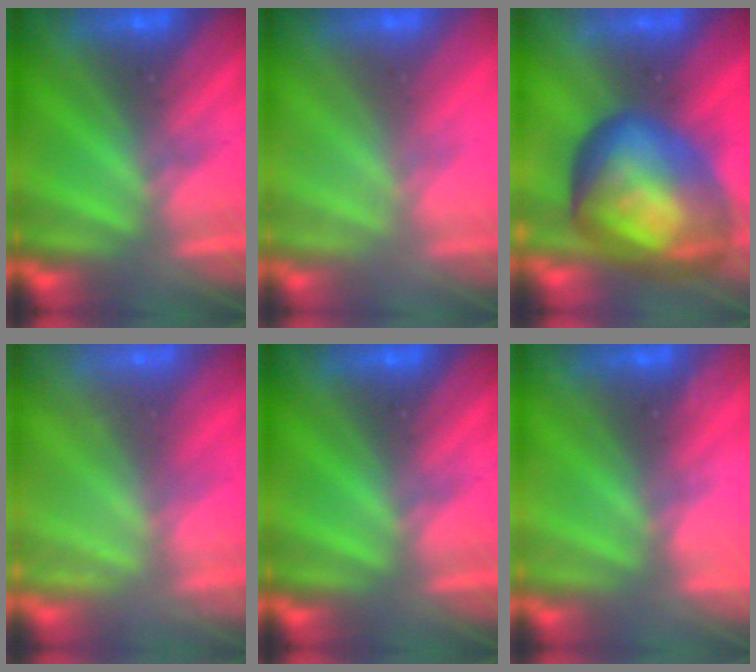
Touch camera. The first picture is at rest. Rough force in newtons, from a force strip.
{"total": 2.5}
{"total": 7.5}
{"total": 2.2}
{"total": 0.0}
{"total": 2.2}